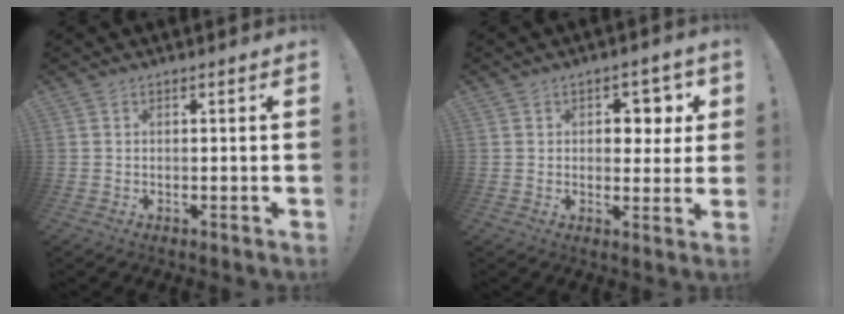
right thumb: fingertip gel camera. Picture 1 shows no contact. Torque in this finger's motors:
{"motor_torque": [0.99, 1.03, 0.02, 0.04, 0.00]}